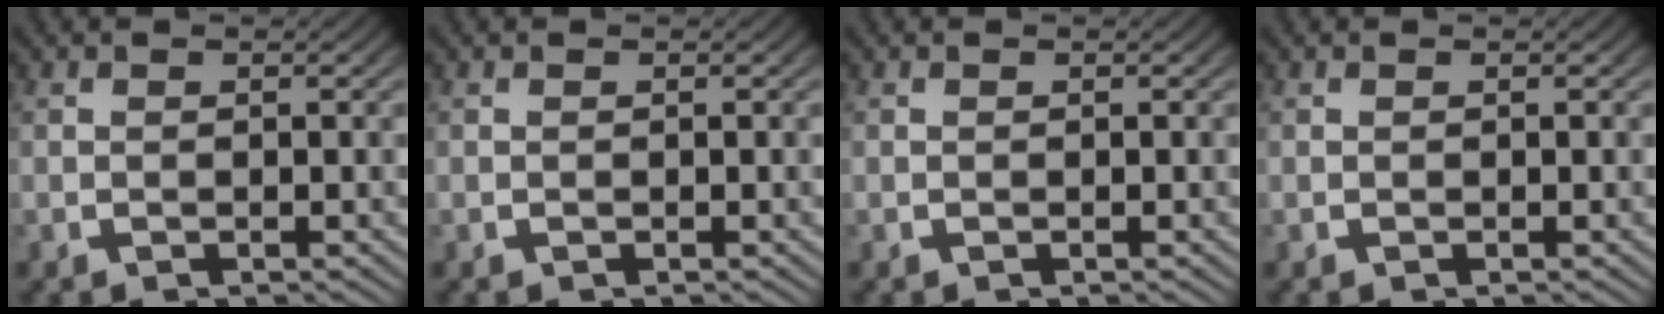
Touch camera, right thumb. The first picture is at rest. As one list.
[{"total": 0.0}, {"total": 0.0}, {"total": 0.0}]